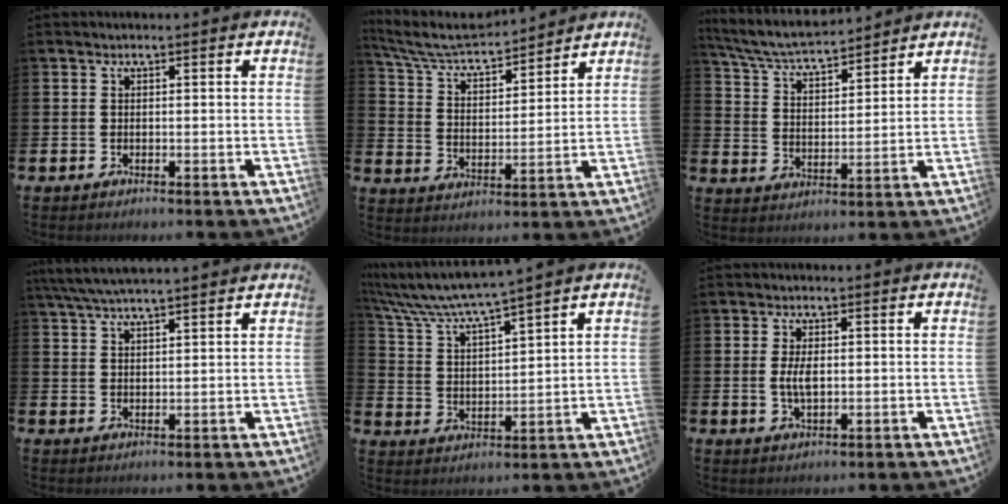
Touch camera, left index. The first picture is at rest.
{"total": 7.1, "force": [6.7, 1.1, 2.1], "torque": [-0.075, -0.048, 0.116]}
{"total": 6.0, "force": [5.8, 0.6, 1.6], "torque": [-0.060, -0.034, 0.100]}
{"total": 5.0, "force": [4.6, 0.3, 1.8], "torque": [-0.055, -0.011, 0.086]}
{"total": 5.9, "force": [5.5, 0.0, 2.1], "torque": [-0.071, -0.037, 0.092]}
{"total": 3.3, "force": [0.1, 1.6, 2.9], "torque": [-0.050, 0.002, -0.001]}